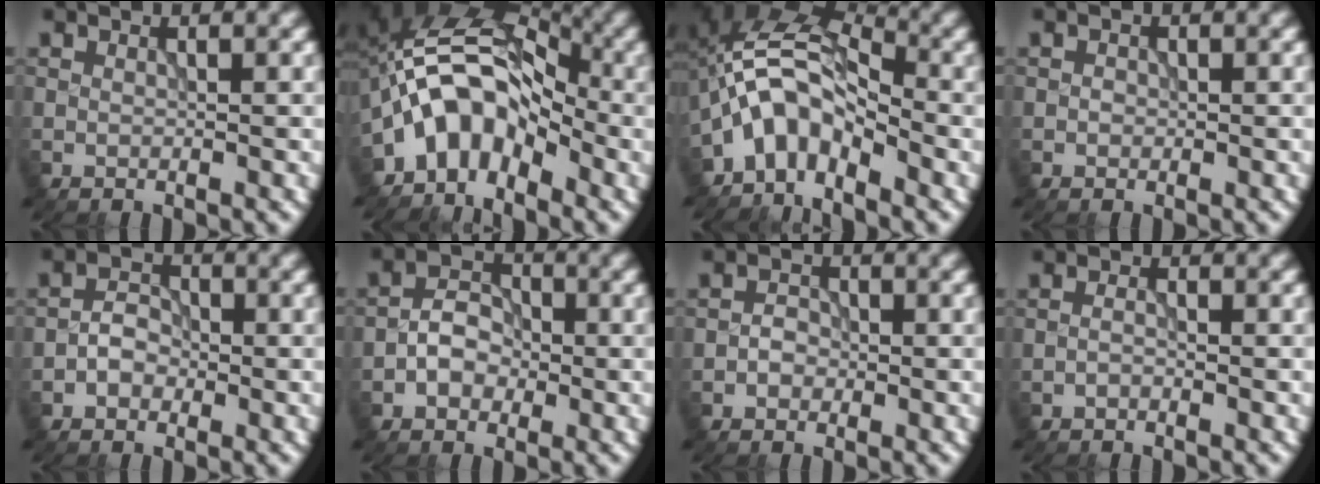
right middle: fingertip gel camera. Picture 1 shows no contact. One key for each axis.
{"total": 8.0, "fx": -3.7, "fy": 5.0, "fz": 5.0, "tx": -0.076, "ty": 0.020, "tz": -0.080}
{"total": 6.2, "fx": -3.4, "fy": 3.4, "fz": 3.9, "tx": -0.066, "ty": 0.015, "tz": -0.076}
{"total": 0.5, "fx": -0.1, "fy": 0.5, "fz": 0.2, "tx": 0.000, "ty": -0.002, "tz": -0.004}
{"total": 2.1, "fx": -0.9, "fy": 1.6, "fz": 1.1, "tx": -0.017, "ty": 0.007, "tz": -0.020}
{"total": 3.1, "fx": -1.0, "fy": 2.3, "fz": 1.8, "tx": -0.028, "ty": 0.008, "tz": -0.022}
{"total": 1.4, "fx": -0.5, "fy": 1.2, "fz": 0.7, "tx": -0.008, "ty": 0.002, "tz": -0.013}
{"total": 0.7, "fx": -0.5, "fy": 0.2, "fz": 0.4, "tx": -0.009, "ty": 0.001, "tz": -0.012}